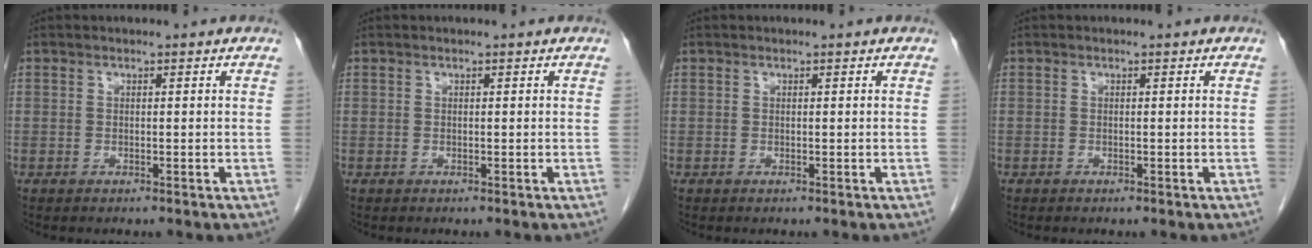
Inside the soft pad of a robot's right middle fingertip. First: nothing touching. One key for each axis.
{"total": 0.0}
{"total": 0.0}
{"total": 0.0}